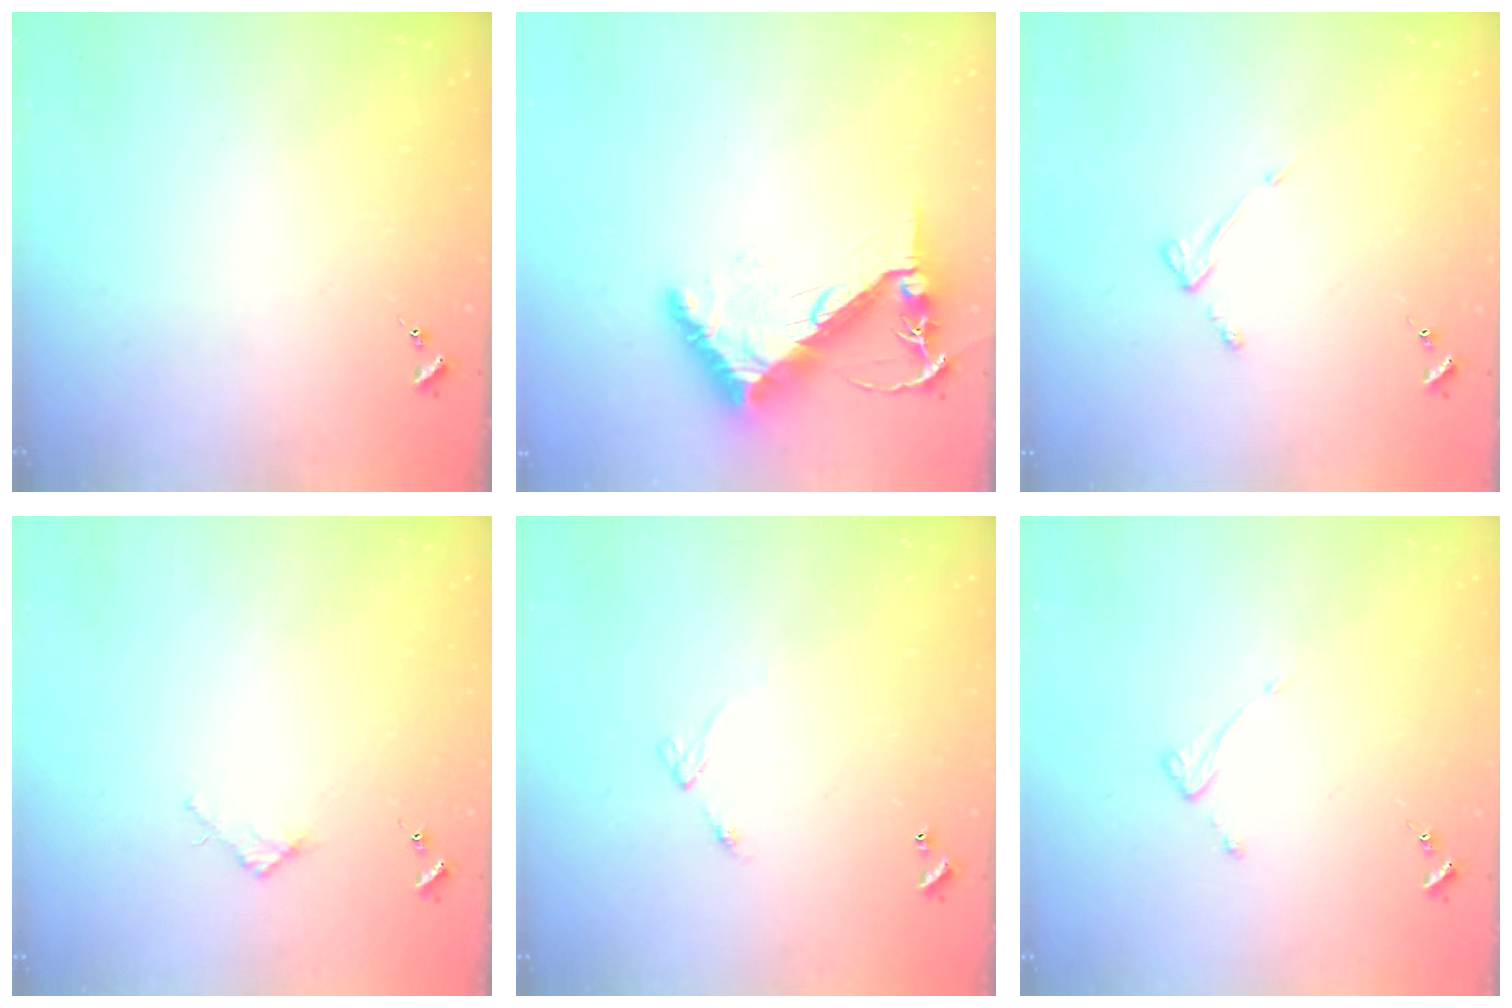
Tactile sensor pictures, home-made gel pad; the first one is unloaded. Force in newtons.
{"total": 9.0, "press": 8.9, "slide": 0.6}
{"total": 3.7, "press": 3.7, "slide": 0.5}
{"total": 2.7, "press": 2.7, "slide": 0.3}
{"total": 4.6, "press": 4.6, "slide": 0.5}
{"total": 3.5, "press": 3.5, "slide": 0.3}